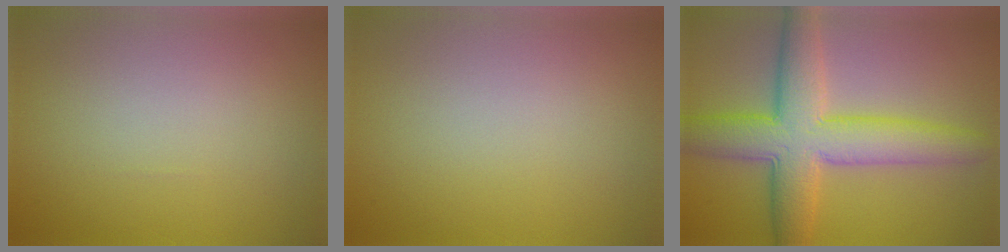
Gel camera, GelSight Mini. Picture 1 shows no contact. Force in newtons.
{"total": 0.0}
{"total": 8.4, "press": 8.4, "slide": 0.2}